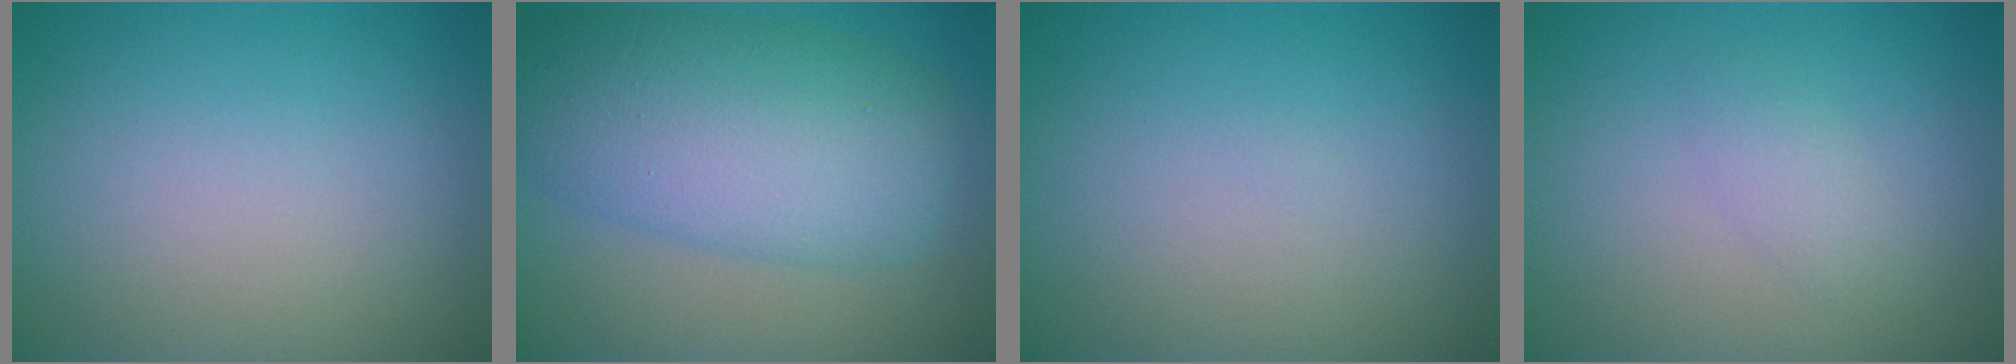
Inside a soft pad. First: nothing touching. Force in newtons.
{"total": 9.9, "press": 9.9, "slide": 0.3}
{"total": 0.0}
{"total": 2.5, "press": 2.4, "slide": 0.3}